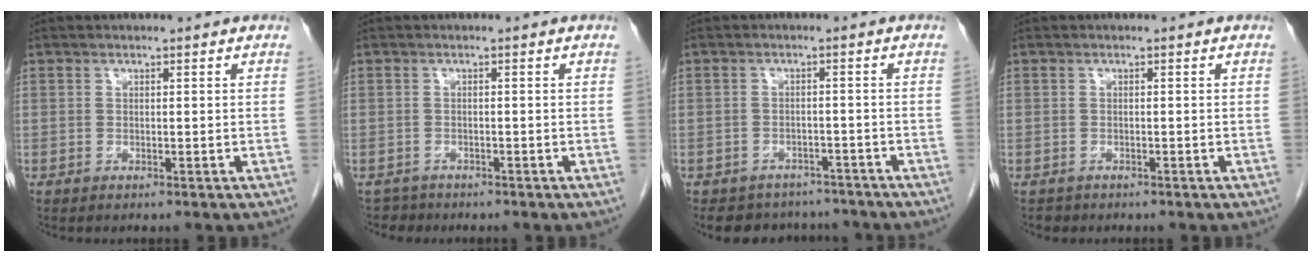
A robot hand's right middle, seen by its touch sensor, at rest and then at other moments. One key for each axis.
{"total": 1.7, "fx": -1.5, "fy": 0.7, "fz": -0.6, "tx": 0.005, "ty": 0.000, "tz": -0.025}
{"total": 8.0, "fx": -7.1, "fy": 3.5, "fz": 0.8, "tx": -0.003, "ty": 0.013, "tz": -0.086}
{"total": 1.0, "fx": -0.8, "fy": 0.5, "fz": -0.1, "tx": -0.007, "ty": 0.001, "tz": -0.013}